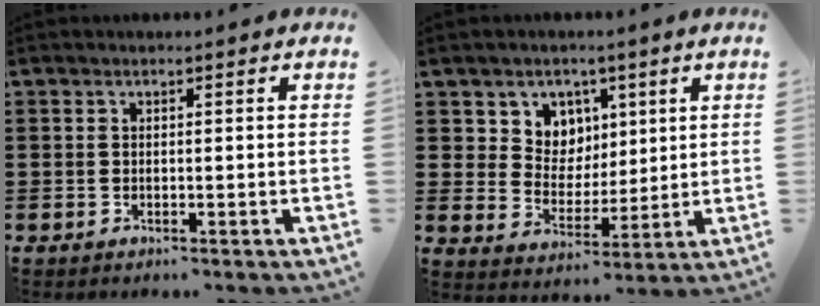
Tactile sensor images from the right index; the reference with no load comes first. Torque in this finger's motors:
{"motor_torque": [0.28, -0.02, 0.42, 0.07]}